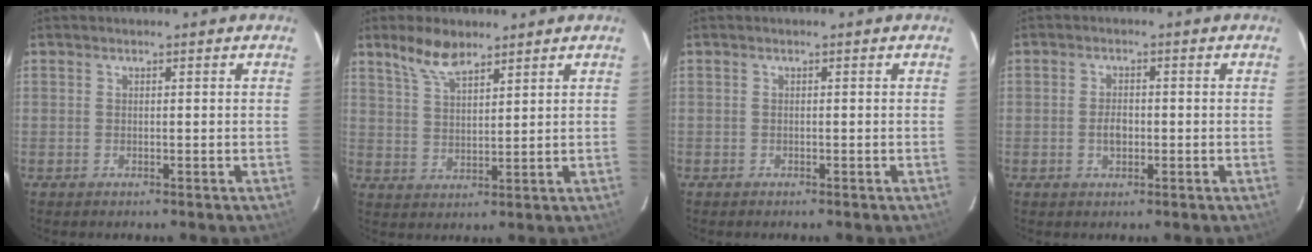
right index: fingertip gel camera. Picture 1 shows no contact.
{"total": 6.4, "force": [4.9, 2.3, 3.4], "torque": [-0.063, 0.007, 0.099]}
{"total": 0.5, "force": [-0.4, 0.3, -0.1], "torque": [0.000, 0.002, -0.010]}
{"total": 2.7, "force": [-0.6, 1.7, 2.0], "torque": [-0.038, 0.005, -0.010]}